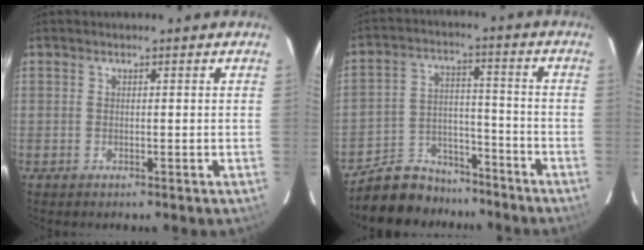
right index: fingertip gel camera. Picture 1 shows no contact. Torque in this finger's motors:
{"motor_torque": [0.70, -0.82, 0.00, -0.04]}